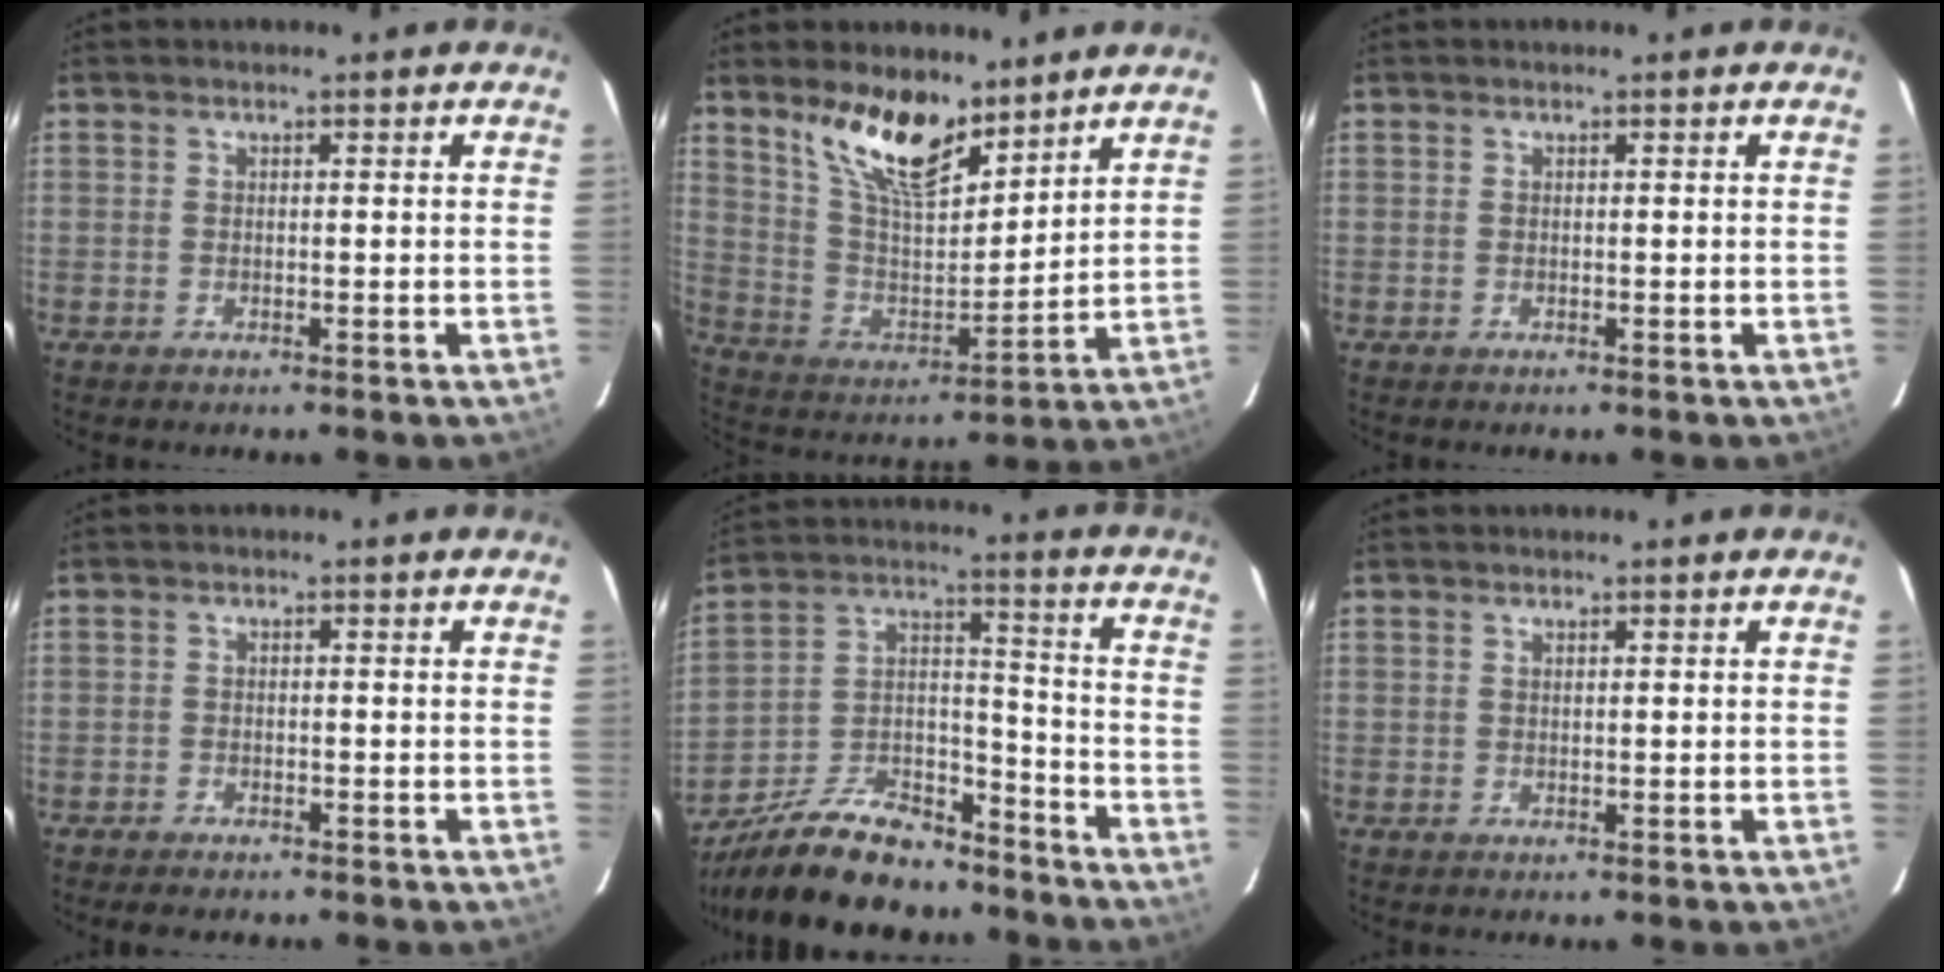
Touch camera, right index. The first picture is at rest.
{"total": 14.5, "force": [10.3, 5.2, 8.6], "torque": [-0.163, -0.004, 0.202]}
{"total": 0.0}
{"total": 2.9, "force": [-2.6, 1.0, 1.0], "torque": [-0.030, -0.004, -0.042]}
{"total": 19.2, "force": [-14.8, 8.3, 9.2], "torque": [-0.191, 0.025, -0.237]}
{"total": 0.0}